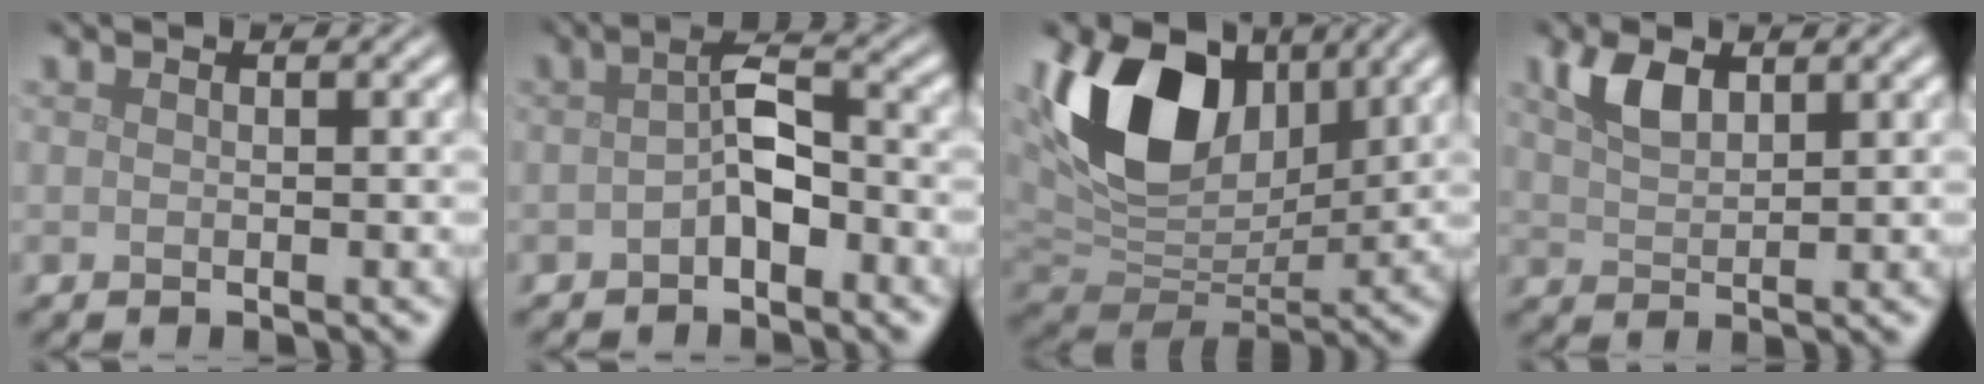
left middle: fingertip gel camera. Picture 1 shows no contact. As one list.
[{"total": 3.5, "force": [-1.1, 1.6, 2.9], "torque": [-0.051, 0.010, -0.025]}, {"total": 12.0, "force": [4.6, 7.8, 7.9], "torque": [-0.156, 0.004, 0.082]}, {"total": 3.1, "force": [1.8, 1.5, 2.0], "torque": [-0.046, 0.006, 0.038]}]